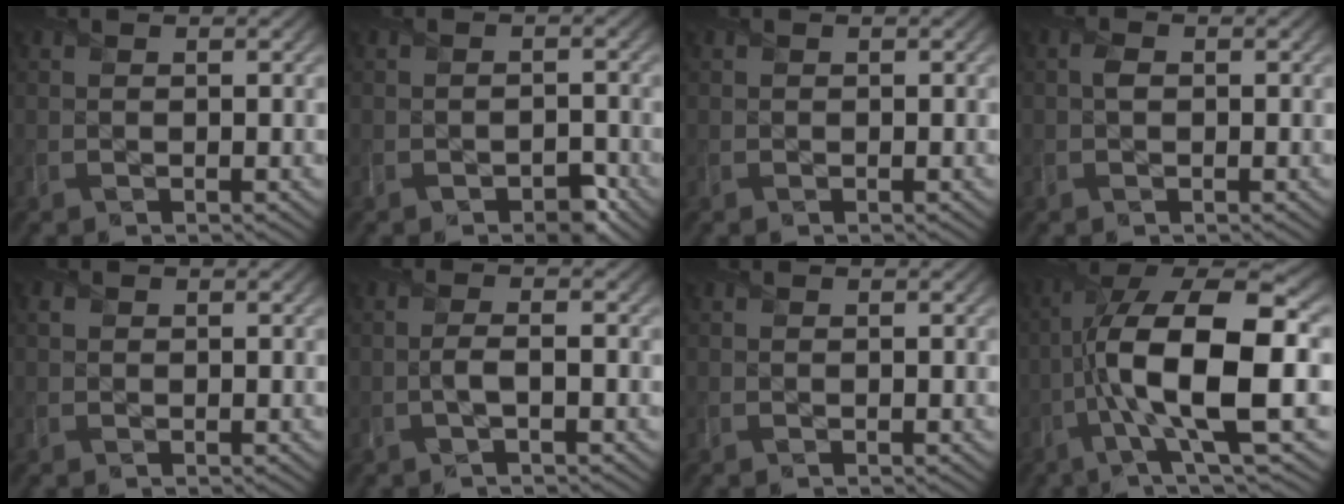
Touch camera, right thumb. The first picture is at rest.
{"total": 2.5, "force": [-1.7, 1.3, 1.2], "torque": [-0.018, -0.003, -0.028]}
{"total": 0.0}
{"total": 0.9, "force": [0.0, 0.6, 0.6], "torque": [-0.012, 0.001, -0.001]}
{"total": 0.5, "force": [0.2, 0.5, 0.0], "torque": [0.003, -0.002, 0.004]}
{"total": 2.0, "force": [-0.6, 0.4, 1.8], "torque": [-0.036, 0.003, -0.017]}
{"total": 0.0}
{"total": 15.4, "force": [-2.4, 4.8, 14.4], "torque": [-0.264, 0.005, -0.040]}